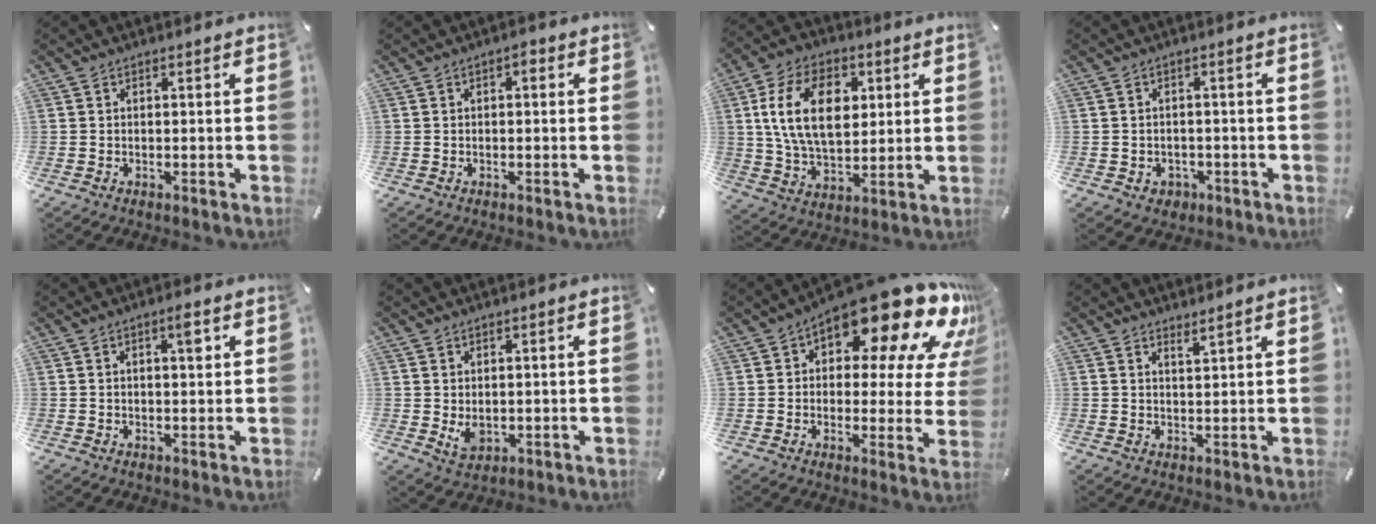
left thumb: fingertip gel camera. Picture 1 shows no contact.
{"total": 1.6, "force": [0.0, 0.8, 1.4], "torque": [-0.028, 0.008, -0.002]}
{"total": 16.1, "force": [4.0, 10.5, 11.6], "torque": [-0.229, 0.008, 0.065]}
{"total": 2.8, "force": [-0.8, 2.6, 0.8], "torque": [-0.008, 0.001, -0.018]}
{"total": 3.4, "force": [1.3, 1.1, 3.0], "torque": [-0.046, 0.000, 0.015]}
{"total": 3.6, "force": [0.5, 2.7, 2.3], "torque": [-0.047, -0.005, 0.009]}
{"total": 21.0, "force": [14.2, 8.0, 13.4], "torque": [-0.194, -0.107, 0.236]}
{"total": 2.4, "force": [2.3, -0.3, 0.5], "torque": [-0.013, -0.011, 0.043]}